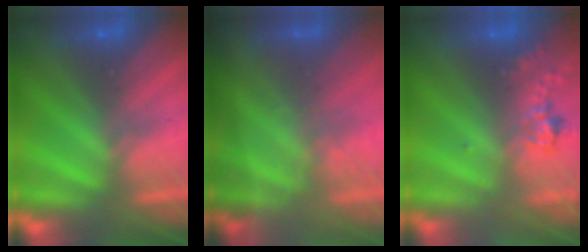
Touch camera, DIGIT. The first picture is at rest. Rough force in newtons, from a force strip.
{"total": 1.3}
{"total": 2.4}